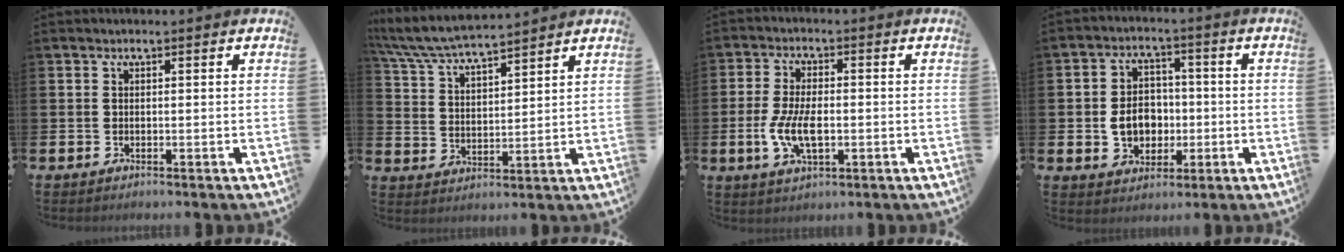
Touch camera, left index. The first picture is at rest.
{"total": 6.9, "force": [6.6, 0.6, 1.8], "torque": [-0.066, -0.035, 0.117]}
{"total": 6.3, "force": [-1.0, 3.0, 5.4], "torque": [-0.110, -0.002, -0.022]}
{"total": 6.3, "force": [-0.7, 5.3, 3.3], "torque": [-0.052, 0.010, -0.018]}